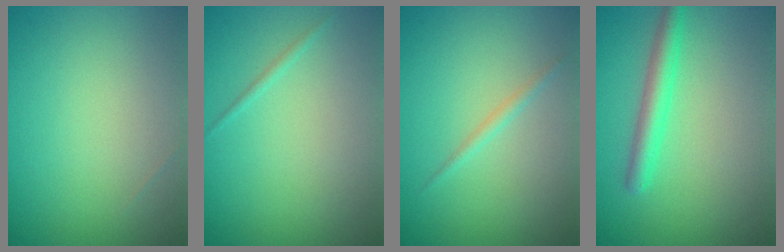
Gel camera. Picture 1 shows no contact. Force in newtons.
{"total": 0.6, "press": 0.6, "slide": 0.0}
{"total": 0.8, "press": 0.8, "slide": 0.1}
{"total": 2.7, "press": 2.7, "slide": 0.1}